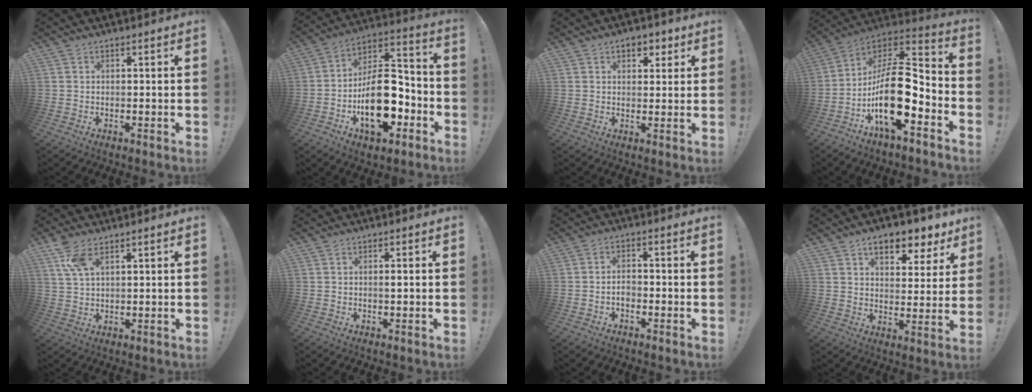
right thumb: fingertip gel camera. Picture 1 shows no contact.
{"total": 20.7, "force": [-6.8, 12.0, 15.5], "torque": [-0.238, 0.047, -0.097]}
{"total": 5.0, "force": [2.4, 3.4, 2.8], "torque": [-0.026, -0.005, 0.038]}
{"total": 21.7, "force": [-5.8, 8.7, 19.1], "torque": [-0.349, 0.024, -0.094]}
{"total": 7.1, "force": [4.1, 2.7, 5.2], "torque": [-0.099, -0.011, 0.078]}
{"total": 1.0, "force": [-0.1, 0.0, 1.0], "torque": [-0.004, -0.005, -0.007]}
{"total": 2.6, "force": [-1.1, 1.7, 1.6], "torque": [-0.027, 0.004, -0.020]}
{"total": 10.3, "force": [6.5, 4.9, 6.2], "torque": [-0.081, -0.041, 0.113]}